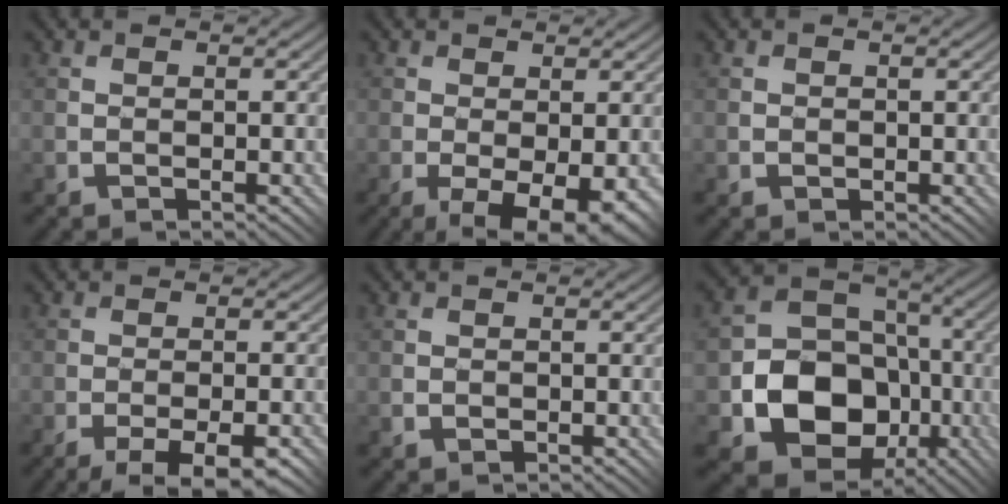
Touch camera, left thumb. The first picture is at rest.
{"total": 7.1, "force": [-2.9, 3.0, 5.7], "torque": [-0.078, -0.019, -0.036]}
{"total": 0.6, "force": [0.0, 0.6, 0.0], "torque": [0.000, -0.002, 0.000]}
{"total": 6.8, "force": [-4.7, 1.8, 4.6], "torque": [-0.073, 0.000, -0.067]}
{"total": 0.6, "force": [-0.1, 0.6, 0.1], "torque": [-0.002, -0.003, -0.001]}
{"total": 13.9, "force": [-4.5, 11.0, 7.2], "torque": [-0.138, -0.039, -0.083]}